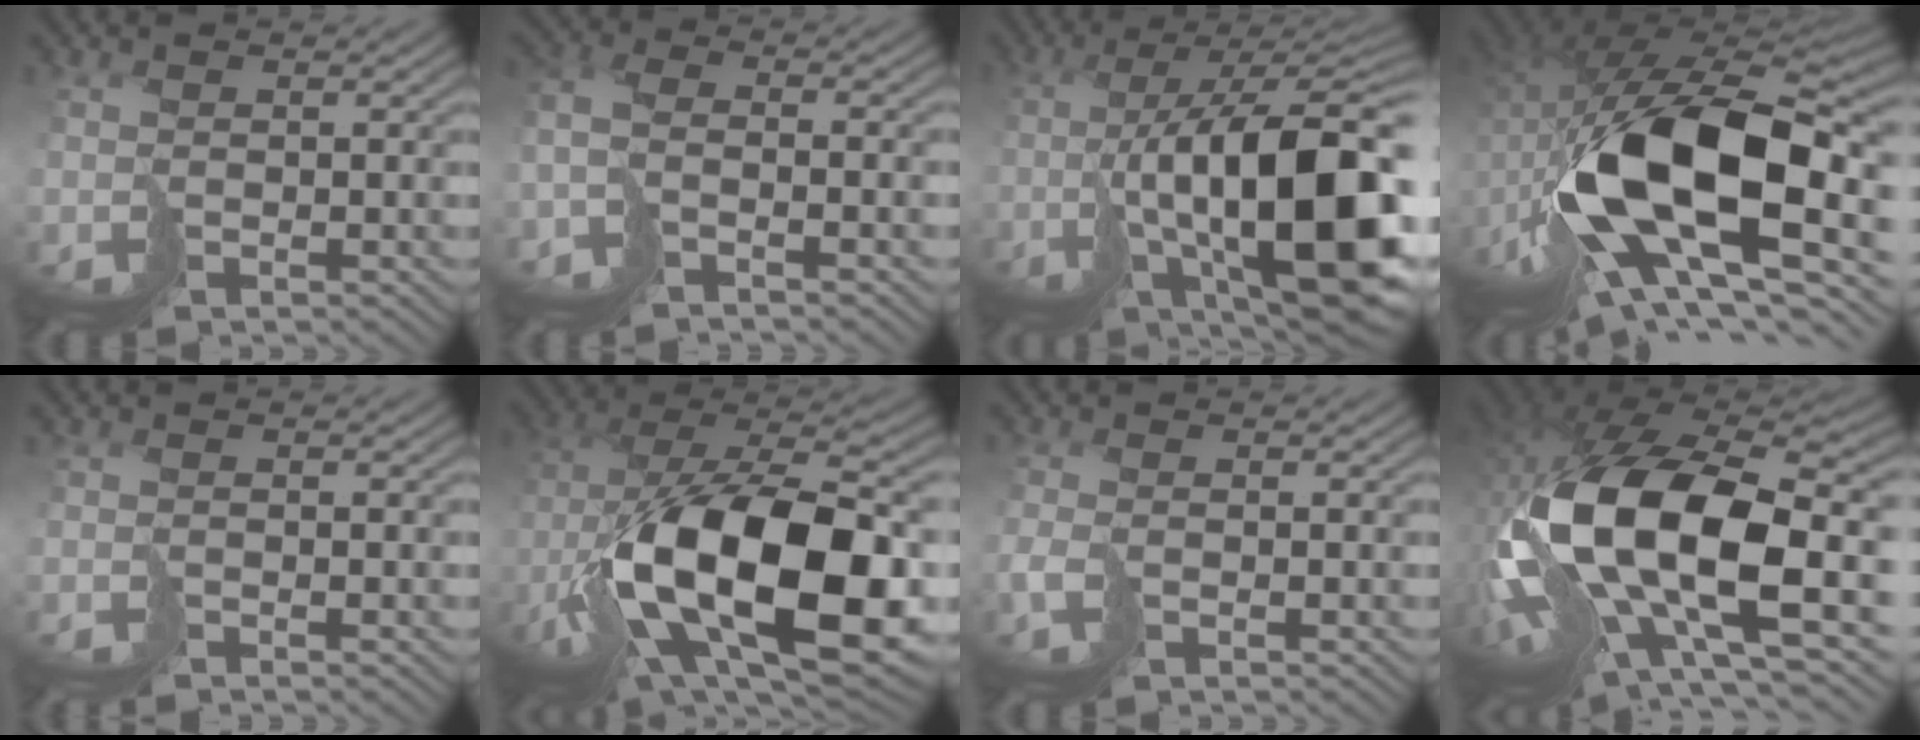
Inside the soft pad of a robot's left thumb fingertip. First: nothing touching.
{"total": 5.6, "force": [-2.7, 2.0, 4.5], "torque": [-0.102, -0.007, -0.059]}
{"total": 19.3, "force": [-4.4, 7.6, 17.2], "torque": [-0.274, -0.014, -0.061]}
{"total": 19.3, "force": [-2.8, 11.9, 14.9], "torque": [-0.307, -0.037, -0.019]}
{"total": 0.7, "force": [-0.5, -0.1, 0.4], "torque": [-0.003, 0.001, -0.015]}
{"total": 20.1, "force": [-3.7, 11.9, 15.8], "torque": [-0.328, -0.040, -0.025]}
{"total": 2.7, "force": [-1.1, 1.2, 2.2], "torque": [-0.056, -0.011, -0.026]}
{"total": 20.2, "force": [0.8, 12.0, 16.2], "torque": [-0.368, -0.058, 0.048]}